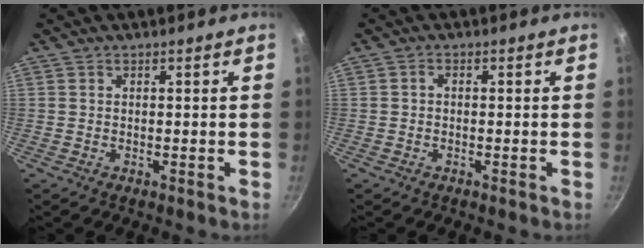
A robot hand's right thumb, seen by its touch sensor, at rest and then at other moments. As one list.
[{"total": 0.9, "force": [-0.4, 0.6, 0.6], "torque": [-0.013, 0.007, -0.007]}]